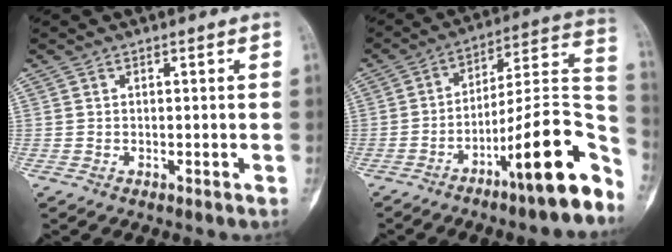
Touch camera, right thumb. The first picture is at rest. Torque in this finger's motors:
{"motor_torque": [1.67, -0.02, 1.31, -1.30, 0.43]}